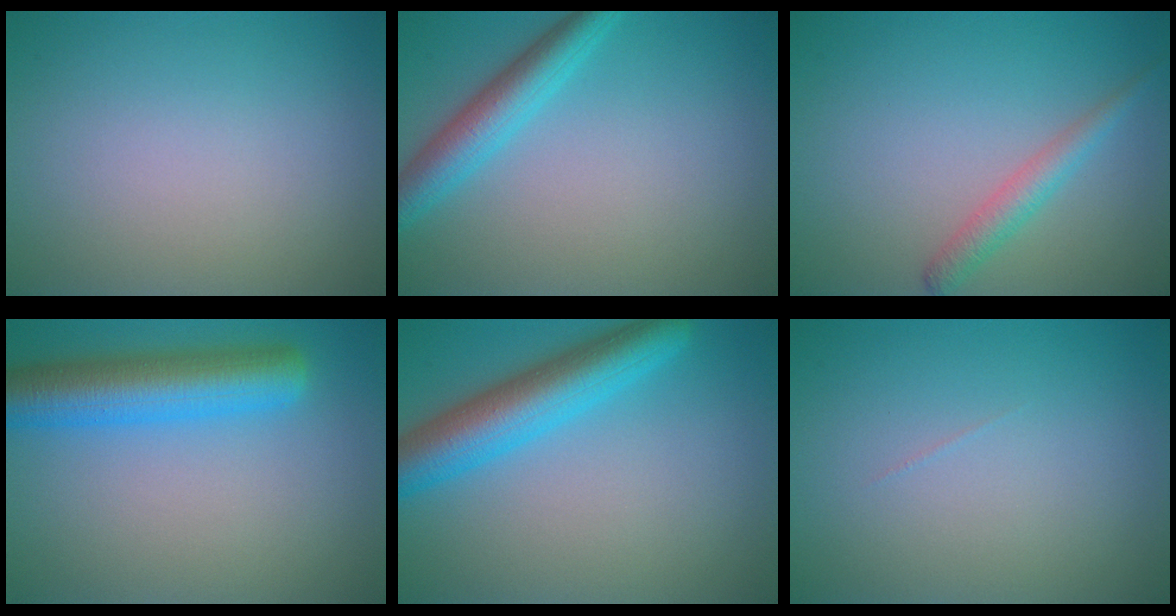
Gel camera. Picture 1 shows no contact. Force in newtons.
{"total": 4.1, "press": 4.1, "slide": 0.2}
{"total": 2.2, "press": 2.2, "slide": 0.1}
{"total": 6.8, "press": 6.8, "slide": 0.3}
{"total": 6.4, "press": 6.4, "slide": 0.3}
{"total": 0.0}